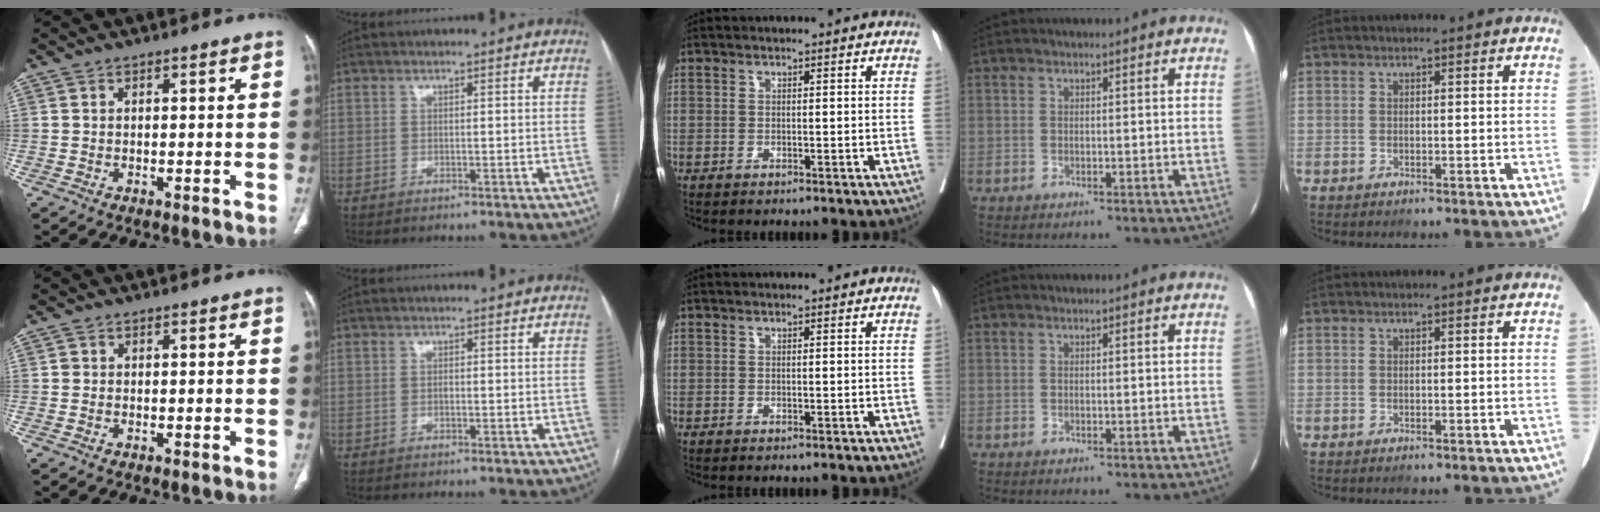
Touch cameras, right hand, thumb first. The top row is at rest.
{"thumb": {"total": 0.5, "force": [0.0, 0.5, 0.1], "torque": [0.000, 0.003, 0.002]}, "index": {"total": 0.5, "force": [-0.2, 0.3, 0.4], "torque": [-0.010, 0.001, -0.005]}}